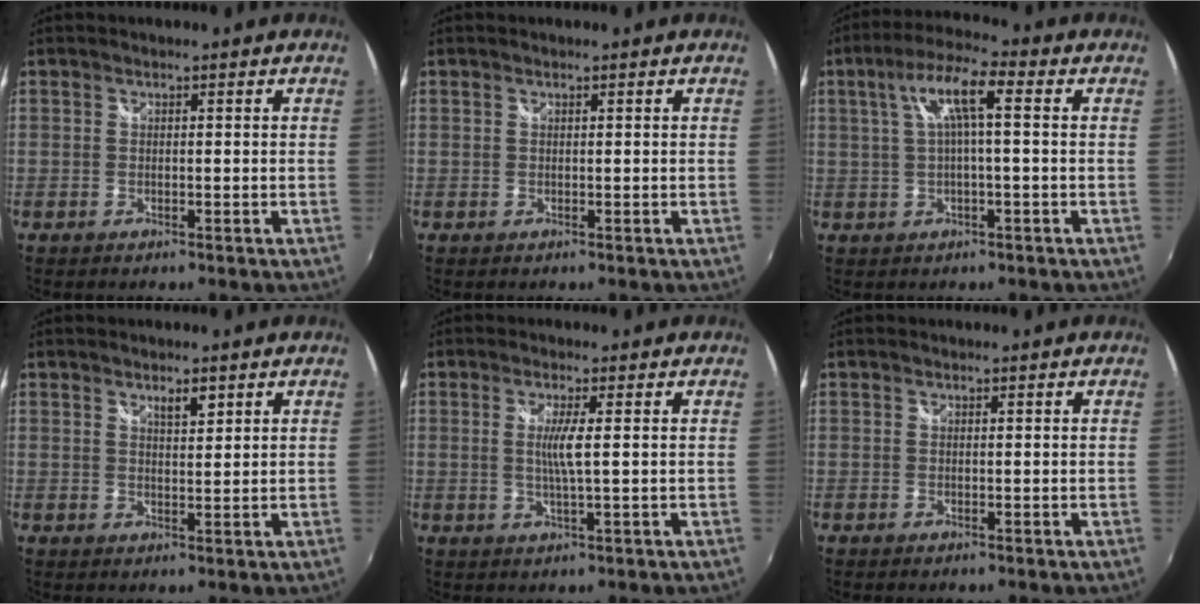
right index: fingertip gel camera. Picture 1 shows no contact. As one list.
[{"total": 0.0}, {"total": 7.8, "force": [1.4, 1.3, 7.6], "torque": [-0.141, 0.016, 0.029]}, {"total": 2.6, "force": [1.8, 0.8, 1.8], "torque": [-0.025, 0.001, 0.030]}, {"total": 3.6, "force": [0.4, -0.3, 3.6], "torque": [-0.067, -0.006, 0.006]}, {"total": 0.0}]